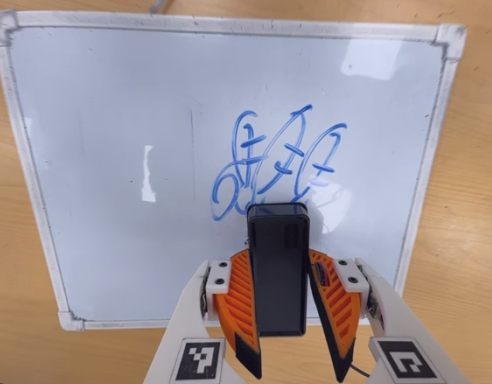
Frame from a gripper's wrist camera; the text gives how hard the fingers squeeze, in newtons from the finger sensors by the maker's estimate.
{"total": 6.1, "left": 5.7, "right": 6.5}